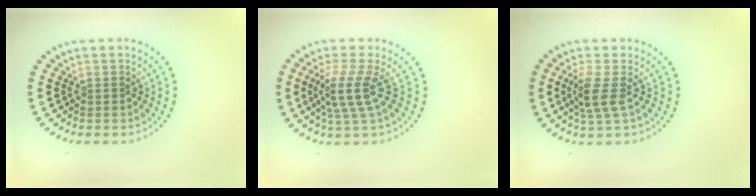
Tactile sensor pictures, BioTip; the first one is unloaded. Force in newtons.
{"total": 3.5, "press": 2.5, "slide": 2.5}
{"total": 2.7, "press": 2.1, "slide": 1.7}